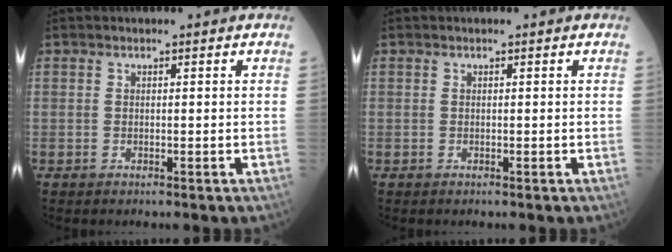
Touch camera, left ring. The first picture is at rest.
{"total": 0.0}